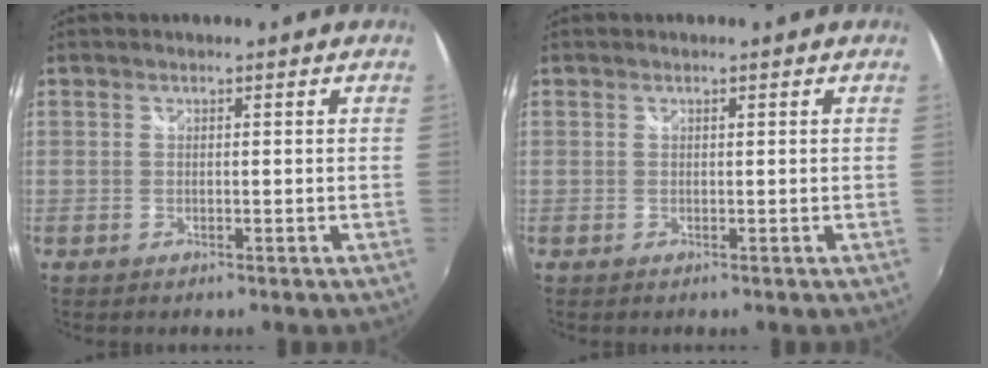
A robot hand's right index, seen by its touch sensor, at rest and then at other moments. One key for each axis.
{"total": 0.0}